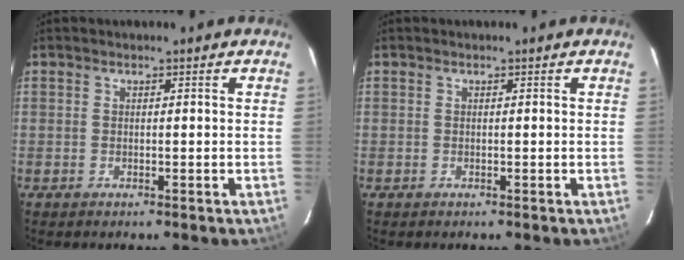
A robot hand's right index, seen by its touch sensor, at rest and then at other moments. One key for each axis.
{"total": 0.0}